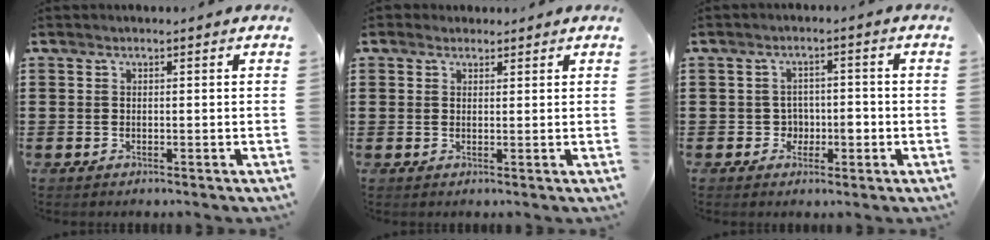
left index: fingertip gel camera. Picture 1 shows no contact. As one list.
[{"total": 1.6, "force": [1.4, 0.7, 0.1], "torque": [-0.006, 0.005, 0.028]}, {"total": 3.1, "force": [-0.9, 2.6, 1.4], "torque": [-0.037, 0.006, -0.024]}]